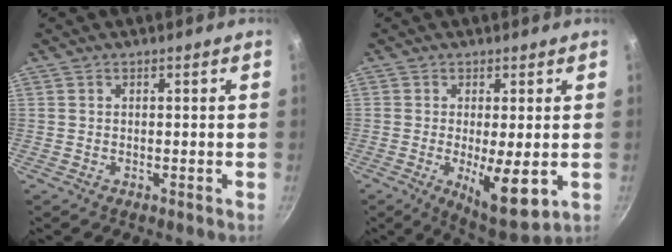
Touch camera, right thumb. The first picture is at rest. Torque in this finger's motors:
{"motor_torque": [-0.28, 0.65, 1.03, -0.25, 0.10]}